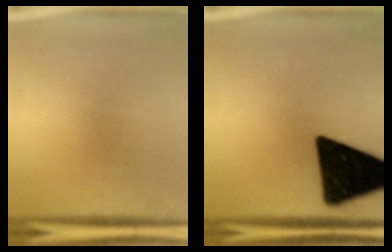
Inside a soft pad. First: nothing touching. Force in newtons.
{"total": 17.7}